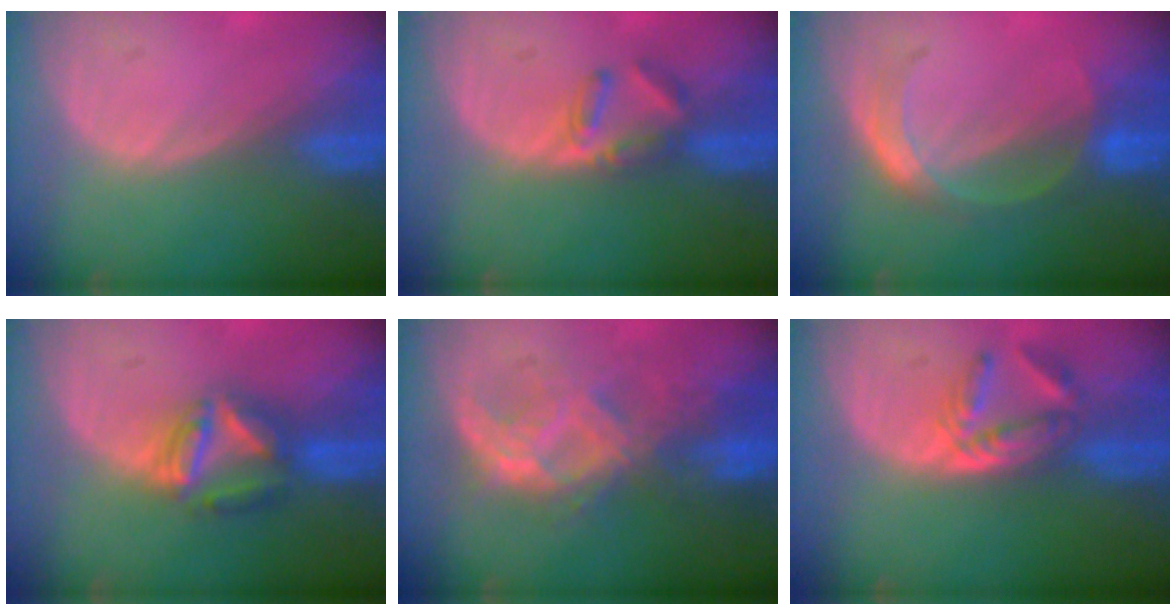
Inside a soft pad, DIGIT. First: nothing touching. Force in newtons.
{"total": 3.7, "press": 3.6, "slide": 1.0}
{"total": 4.6, "press": 4.5, "slide": 0.6}
{"total": 6.6, "press": 6.3, "slide": 2.2}
{"total": 7.7, "press": 7.6, "slide": 0.7}
{"total": 5.8, "press": 5.0, "slide": 2.9}